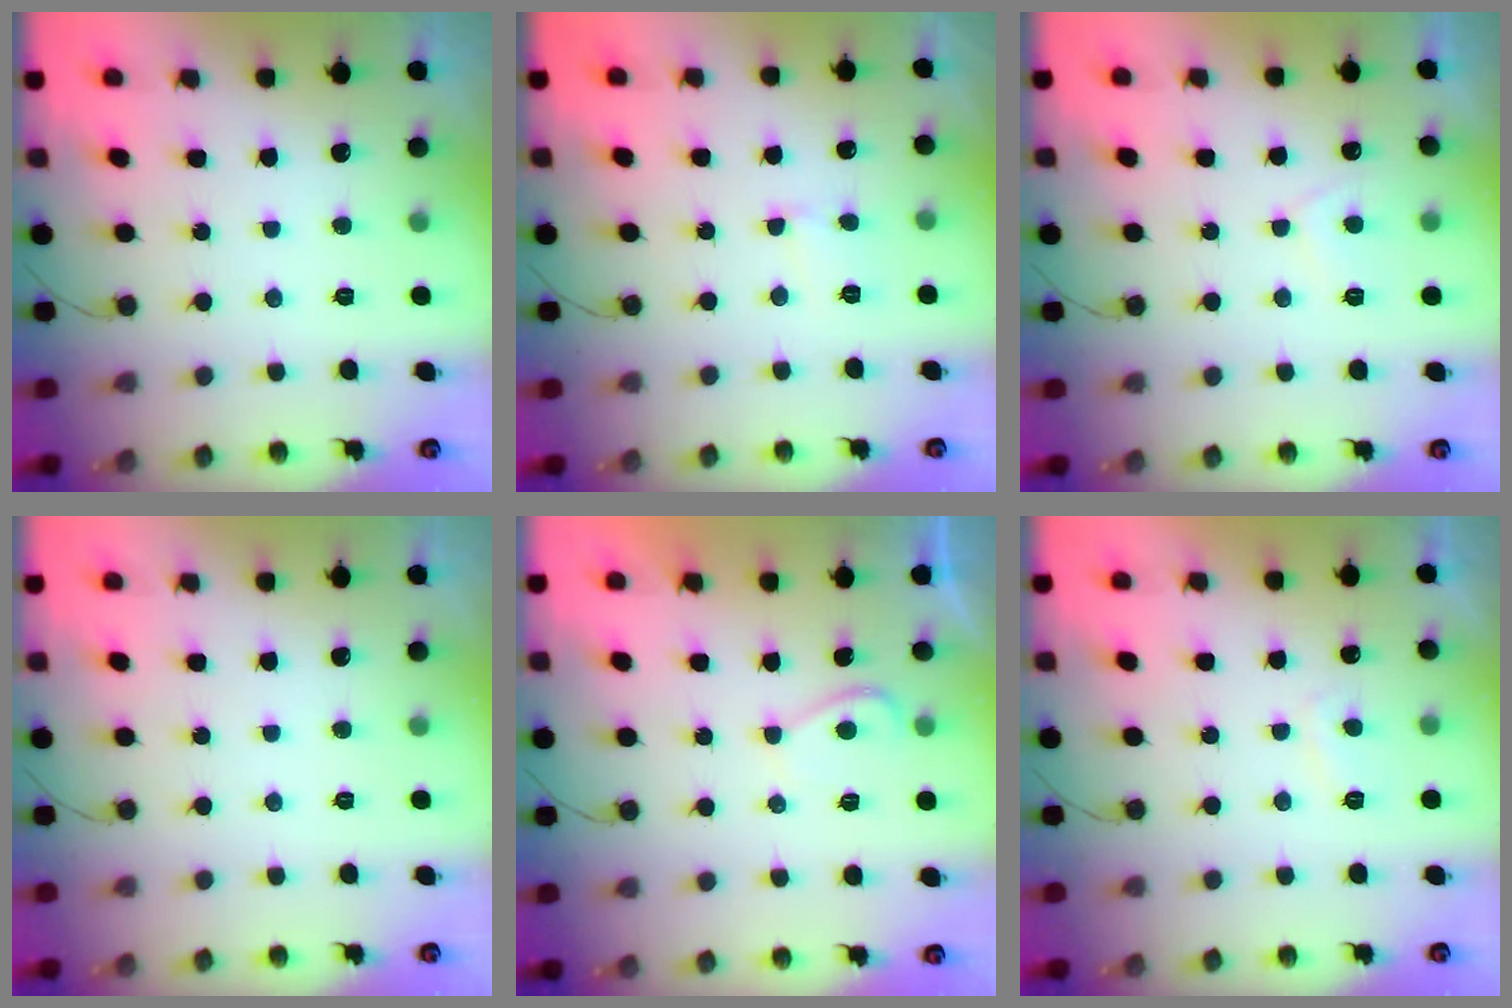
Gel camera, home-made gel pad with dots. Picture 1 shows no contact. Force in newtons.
{"total": 2.6, "press": 2.6, "slide": 0.3}
{"total": 2.9, "press": 2.9, "slide": 0.5}
{"total": 0.0}
{"total": 2.6, "press": 2.4, "slide": 0.8}
{"total": 2.6, "press": 2.5, "slide": 0.8}